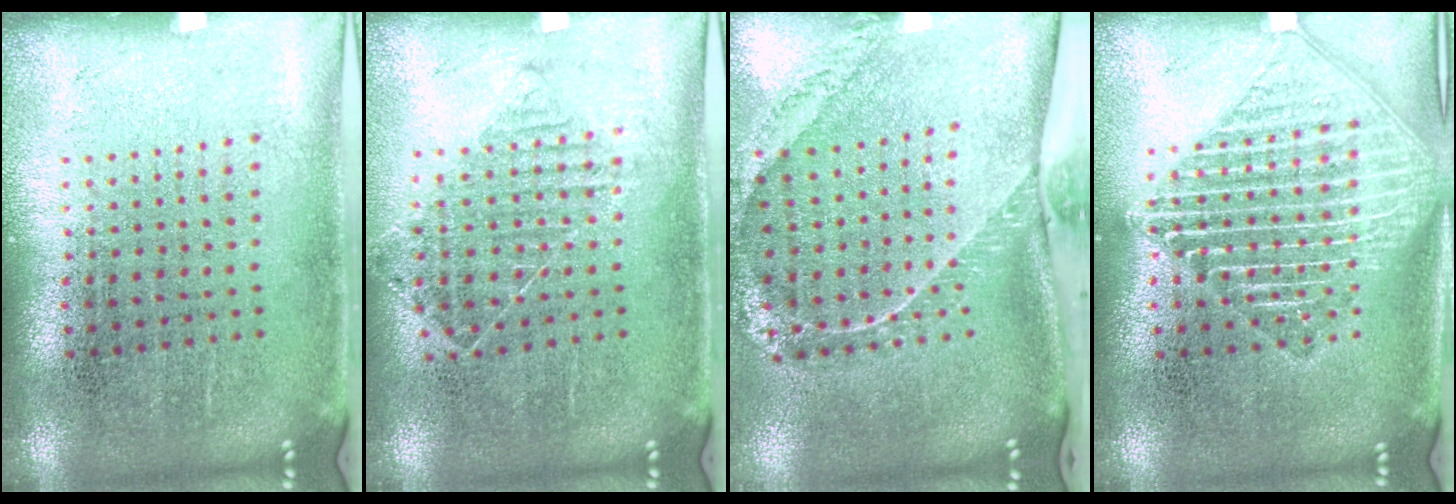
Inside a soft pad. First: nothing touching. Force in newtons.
{"total": 0.9, "press": 0.9, "slide": 0.2}
{"total": 2.1, "press": 1.6, "slide": 1.3}
{"total": 2.6, "press": 2.6, "slide": 0.3}